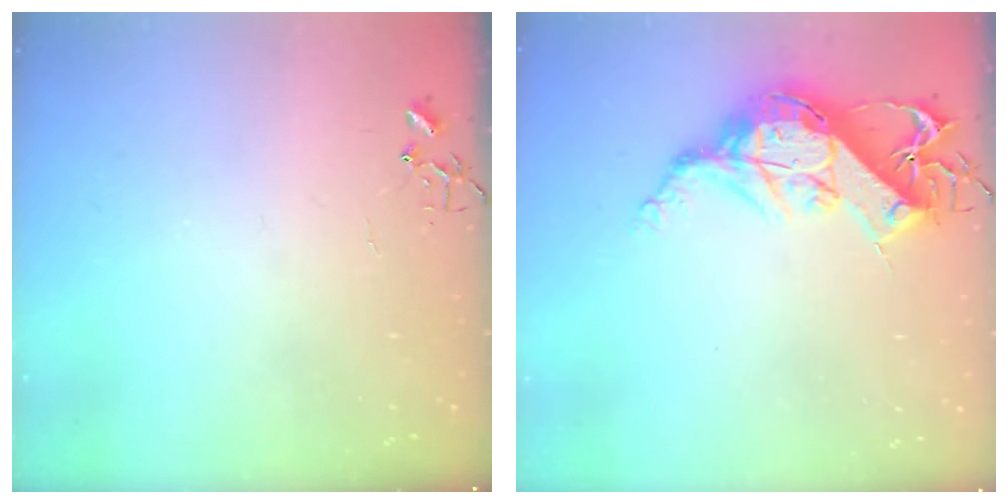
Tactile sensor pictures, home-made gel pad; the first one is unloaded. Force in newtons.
{"total": 13.9, "press": 13.8, "slide": 1.4}